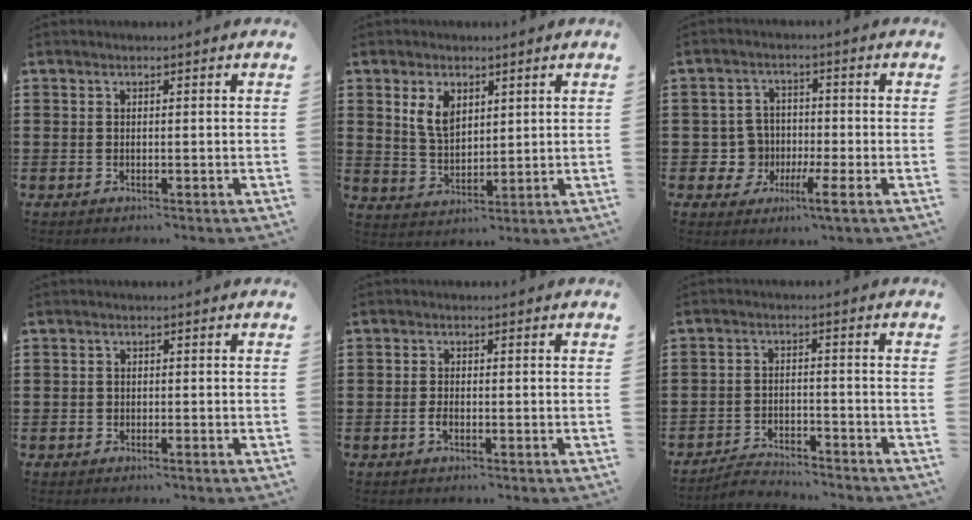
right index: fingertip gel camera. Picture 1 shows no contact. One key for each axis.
{"total": 5.5, "fx": 2.5, "fy": 3.2, "fz": 3.6, "tx": -0.082, "ty": 0.010, "tz": 0.045}
{"total": 4.3, "fx": -1.6, "fy": 3.5, "fz": 2.1, "tx": -0.058, "ty": 0.005, "tz": -0.031}
{"total": 0.7, "fx": -0.6, "fy": 0.3, "fz": 0.3, "tx": -0.007, "ty": -0.002, "tz": -0.011}
{"total": 1.4, "fx": -0.6, "fy": 0.6, "fz": 1.1, "tx": -0.029, "ty": -0.004, "tz": -0.012}
{"total": 3.3, "fx": -3.2, "fy": 0.2, "fz": 0.3, "tx": -0.011, "ty": 0.004, "tz": -0.068}